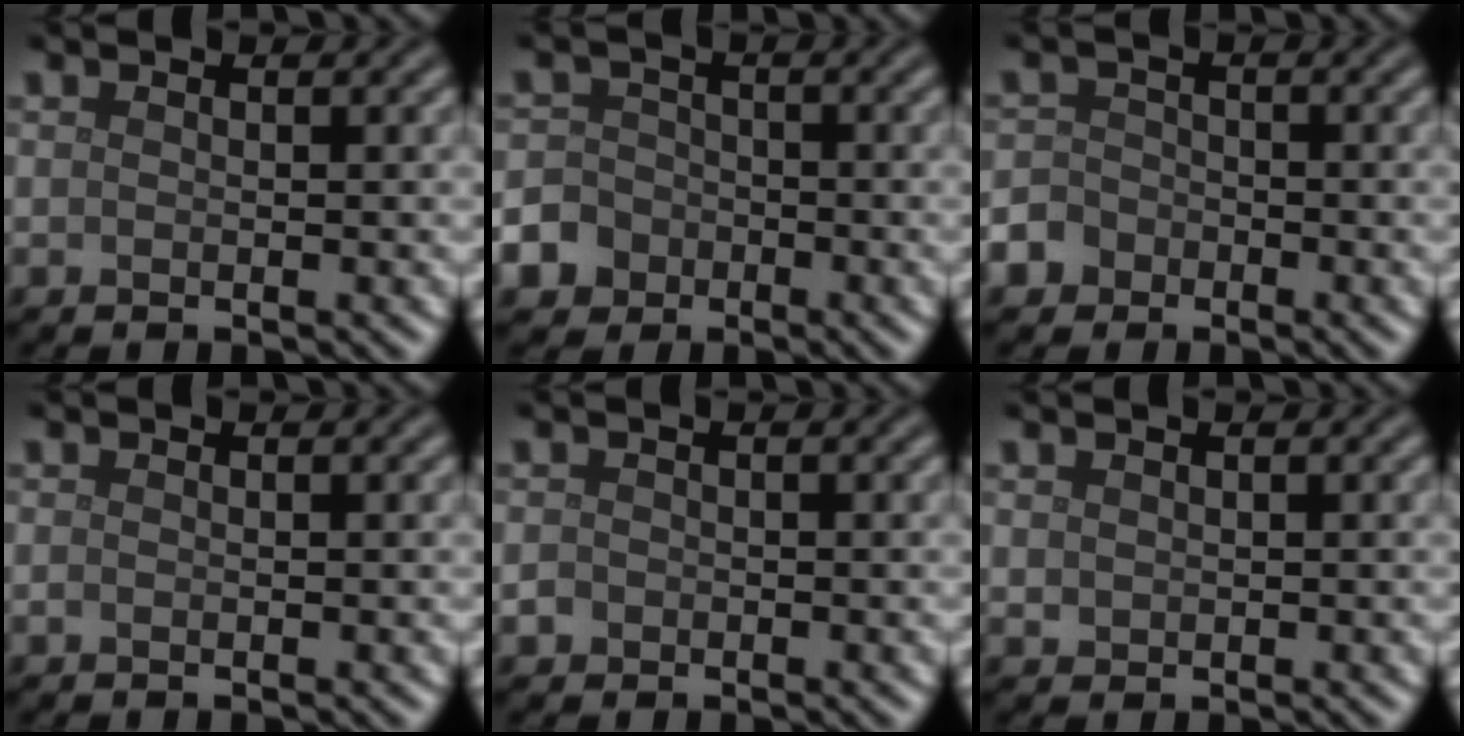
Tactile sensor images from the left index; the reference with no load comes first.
{"total": 6.1, "force": [-3.4, 4.9, 1.2], "torque": [-0.020, -0.015, -0.074]}
{"total": 3.8, "force": [-2.4, 2.9, 0.6], "torque": [0.004, -0.007, -0.050]}
{"total": 0.0}
{"total": 0.9, "force": [-0.4, 0.8, 0.1], "torque": [0.002, -0.002, -0.009]}
{"total": 0.7, "force": [0.4, 0.6, 0.1], "torque": [-0.002, -0.001, 0.010]}